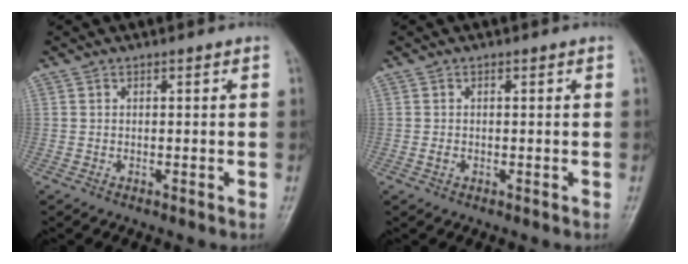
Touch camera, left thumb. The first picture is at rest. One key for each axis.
{"total": 1.0, "fx": -0.2, "fy": 0.8, "fz": 0.6, "tx": -0.010, "ty": 0.000, "tz": -0.005}